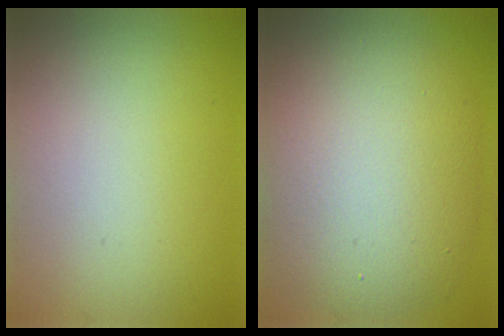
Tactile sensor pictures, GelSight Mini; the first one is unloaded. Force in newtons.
{"total": 9.8, "press": 9.8, "slide": 0.9}